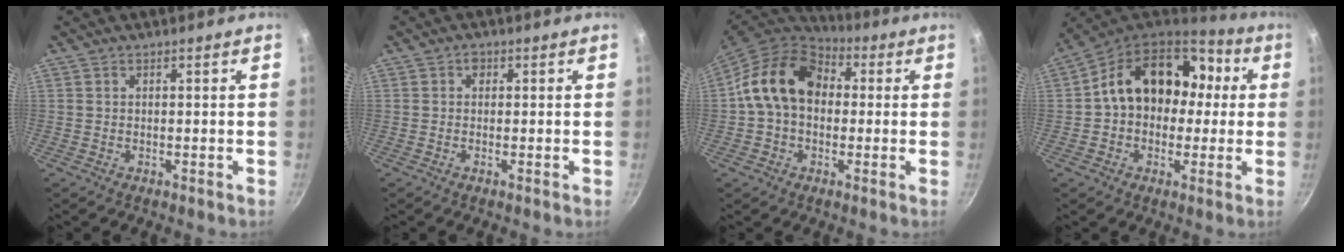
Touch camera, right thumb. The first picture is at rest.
{"total": 1.3, "force": [0.1, 1.1, 0.7], "torque": [-0.009, 0.004, -0.003]}
{"total": 15.0, "force": [1.4, 11.5, 9.6], "torque": [-0.138, 0.033, 0.008]}
{"total": 18.7, "force": [2.5, 14.2, 11.9], "torque": [-0.140, 0.051, 0.028]}